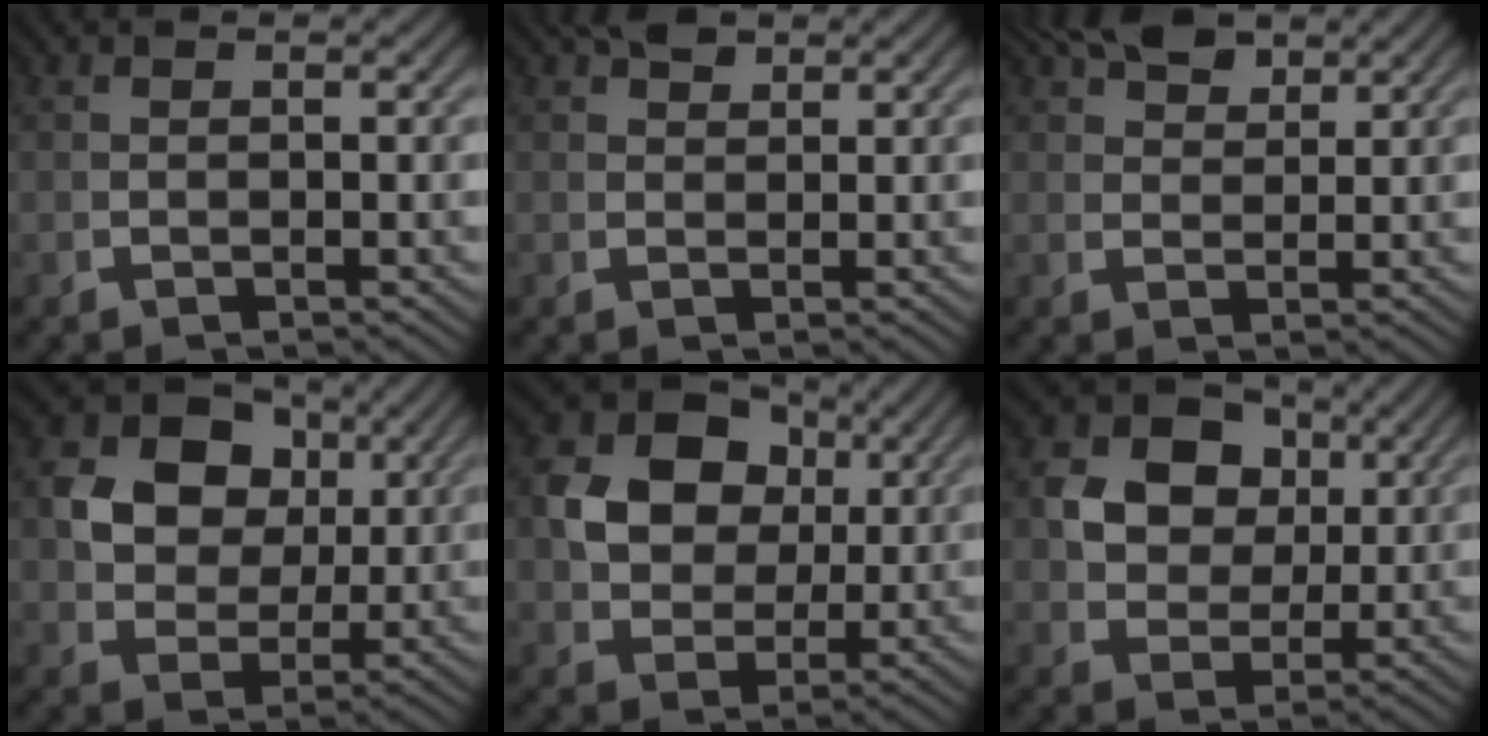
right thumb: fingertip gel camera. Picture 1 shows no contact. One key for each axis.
{"total": 2.9, "fx": 2.3, "fy": 1.2, "fz": 1.3, "tx": -0.016, "ty": 0.002, "tz": 0.044}
{"total": 4.9, "fx": 3.9, "fy": 1.9, "fz": 2.4, "tx": -0.034, "ty": 0.002, "tz": 0.071}
{"total": 10.3, "fx": 2.4, "fy": 8.1, "fz": 5.9, "tx": -0.142, "ty": -0.033, "tz": 0.052}
{"total": 9.8, "fx": 2.4, "fy": 7.6, "fz": 5.8, "tx": -0.146, "ty": -0.030, "tz": 0.058}
{"total": 9.2, "fx": 2.2, "fy": 7.3, "fz": 5.1, "tx": -0.127, "ty": -0.031, "tz": 0.050}